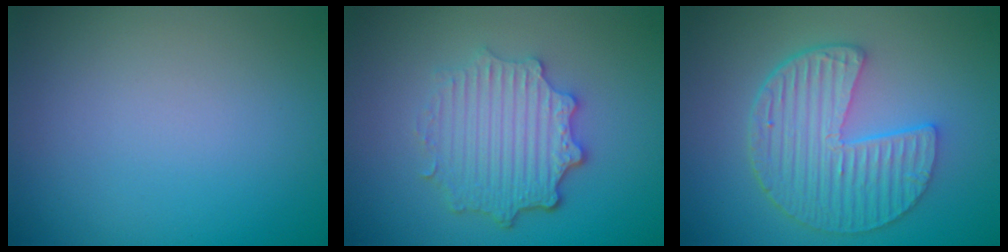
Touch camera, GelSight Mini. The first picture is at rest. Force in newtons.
{"total": 4.7, "press": 3.7, "slide": 2.9}
{"total": 6.6, "press": 4.7, "slide": 4.5}